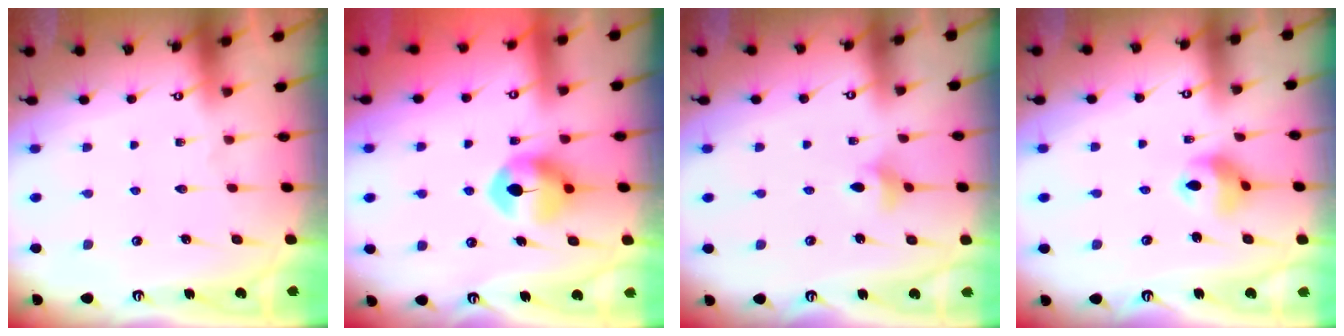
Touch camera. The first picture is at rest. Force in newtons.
{"total": 9.7, "press": 9.7, "slide": 0.5}
{"total": 4.8, "press": 4.7, "slide": 1.0}
{"total": 7.7, "press": 7.7, "slide": 0.5}